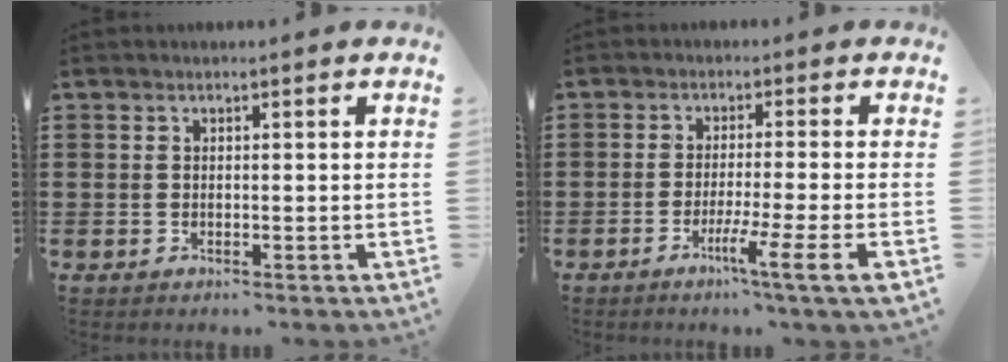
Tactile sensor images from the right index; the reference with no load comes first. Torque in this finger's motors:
{"motor_torque": [1.72, -0.11, 0.41, 0.12]}